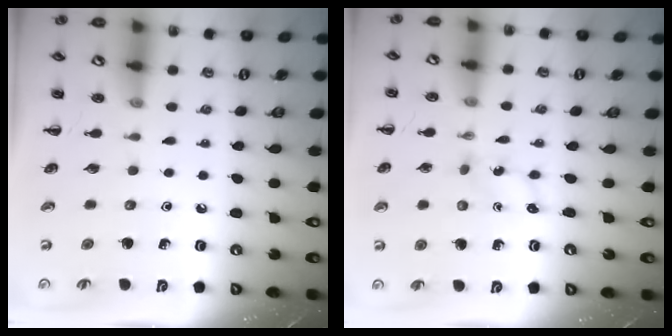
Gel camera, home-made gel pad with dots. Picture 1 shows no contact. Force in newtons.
{"total": 2.7, "press": 2.6, "slide": 0.8}